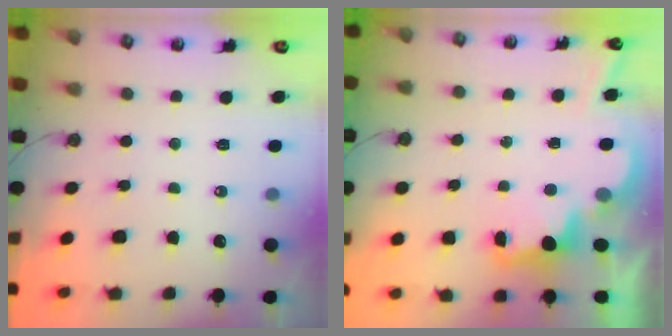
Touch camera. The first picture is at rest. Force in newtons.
{"total": 2.6, "press": 2.5, "slide": 0.8}